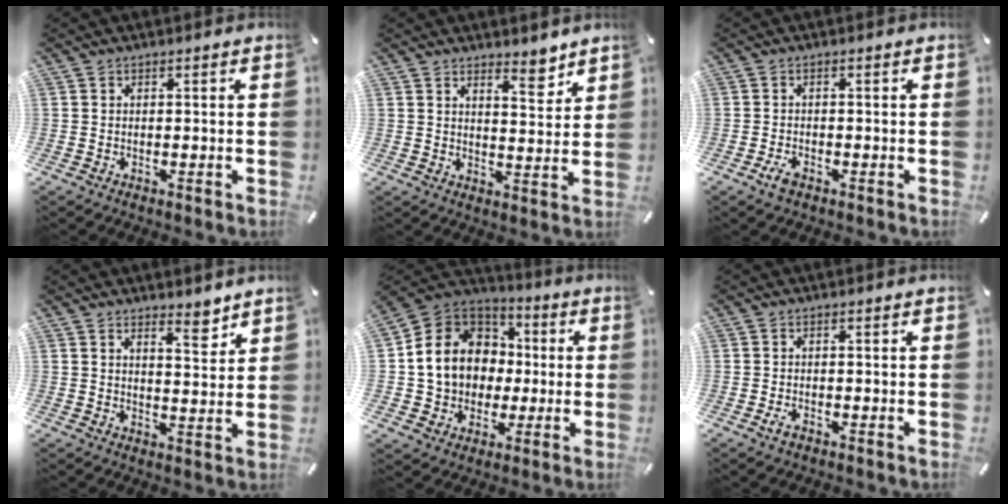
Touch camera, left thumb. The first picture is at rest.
{"total": 6.0, "force": [5.0, 2.3, 2.2], "torque": [-0.009, -0.042, 0.083]}
{"total": 2.4, "force": [-1.3, 1.1, 1.7], "torque": [-0.044, -0.001, -0.029]}
{"total": 5.5, "force": [4.7, 1.9, 2.2], "torque": [-0.007, -0.041, 0.076]}
{"total": 14.2, "force": [-0.2, 13.2, 5.3], "torque": [-0.118, 0.009, 0.008]}
{"total": 1.6, "force": [-0.7, 0.7, 1.3], "torque": [-0.032, -0.002, -0.015]}